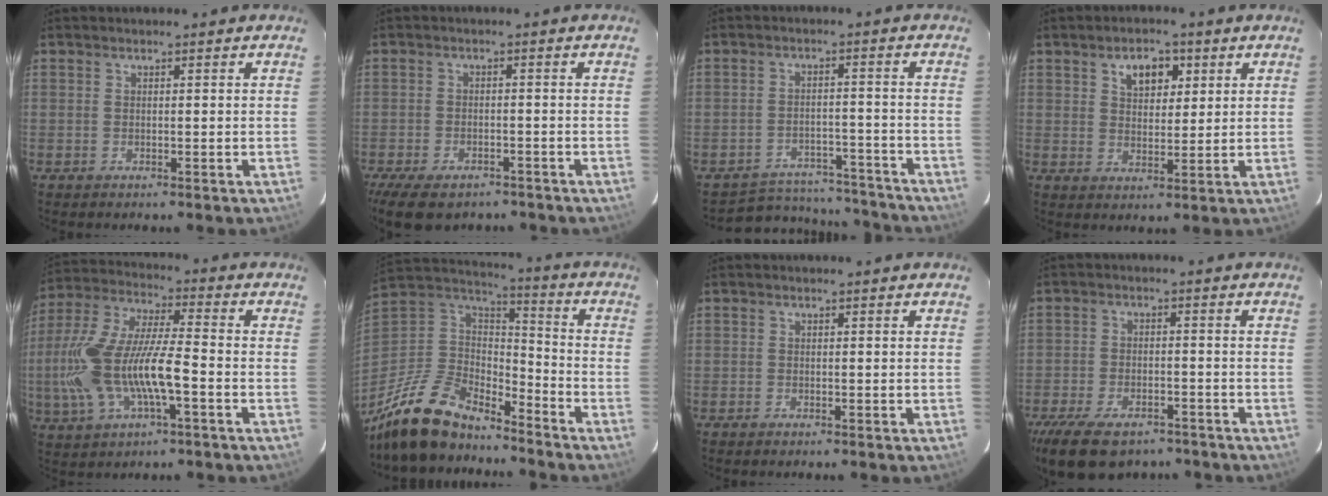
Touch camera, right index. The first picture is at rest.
{"total": 10.7, "force": [-7.8, 5.0, 5.2], "torque": [-0.124, -0.022, -0.124]}
{"total": 14.3, "force": [-13.2, 5.0, 2.5], "torque": [-0.058, 0.033, -0.162]}
{"total": 6.1, "force": [3.0, 3.6, 3.9], "torque": [-0.060, 0.012, 0.052]}
{"total": 18.2, "force": [-4.5, 5.9, 16.7], "torque": [-0.348, -0.006, -0.083]}
{"total": 18.0, "force": [-14.6, 7.0, 8.0], "torque": [-0.190, -0.004, -0.264]}
{"total": 0.0}
{"total": 14.9, "force": [-10.7, 7.1, 7.5], "torque": [-0.182, -0.025, -0.172]}